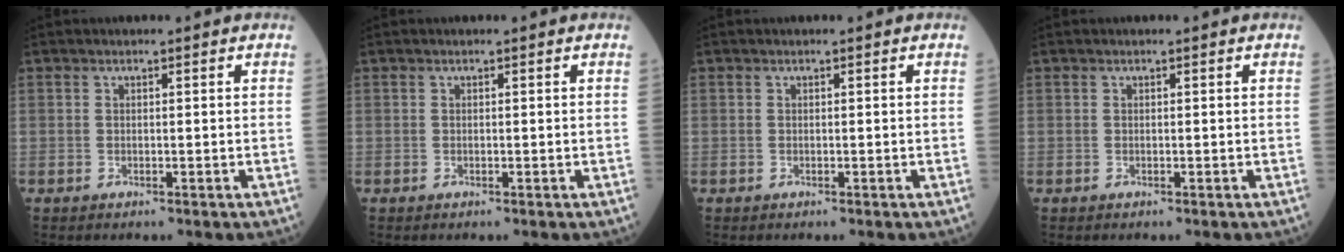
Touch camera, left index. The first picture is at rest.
{"total": 0.0}
{"total": 0.0}
{"total": 0.0}